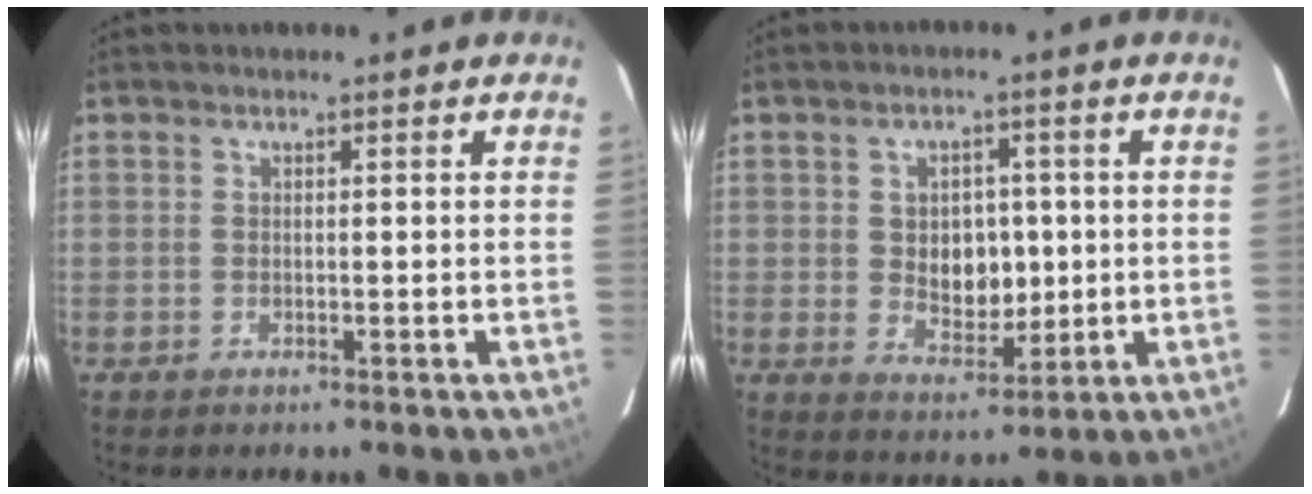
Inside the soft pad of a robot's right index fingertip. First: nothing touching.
{"total": 7.3, "force": [0.2, 5.5, 4.8], "torque": [-0.081, 0.004, 0.016]}